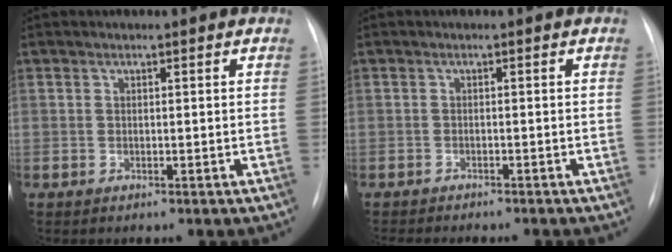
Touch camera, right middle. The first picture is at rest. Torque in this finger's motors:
{"motor_torque": [0.41, -0.45, 0.10, 0.02]}